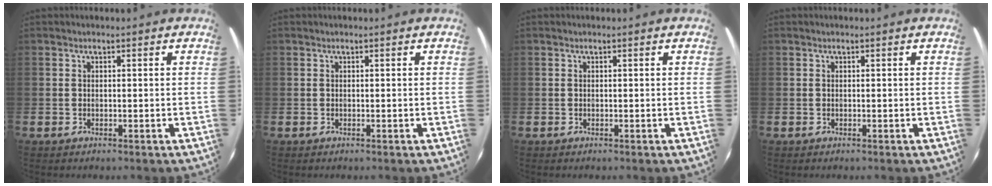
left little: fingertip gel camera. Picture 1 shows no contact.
{"total": 0.0}
{"total": 0.0}
{"total": 0.0}